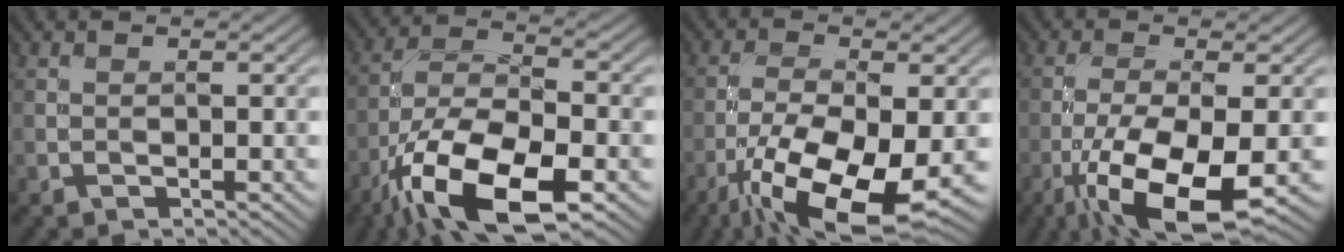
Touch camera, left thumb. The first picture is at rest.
{"total": 15.5, "force": [-8.5, 6.1, 11.5], "torque": [-0.221, -0.020, -0.168]}
{"total": 13.9, "force": [-6.7, 4.8, 11.2], "torque": [-0.220, -0.029, -0.121]}
{"total": 12.4, "force": [-5.4, 4.0, 10.4], "torque": [-0.210, -0.024, -0.096]}